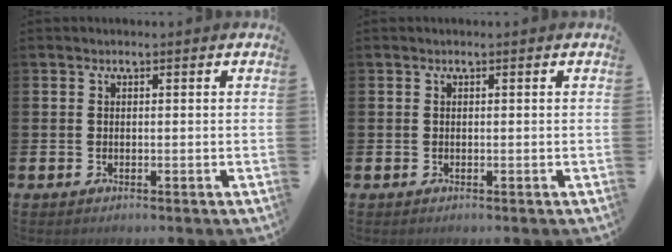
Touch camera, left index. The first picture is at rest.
{"total": 0.0}